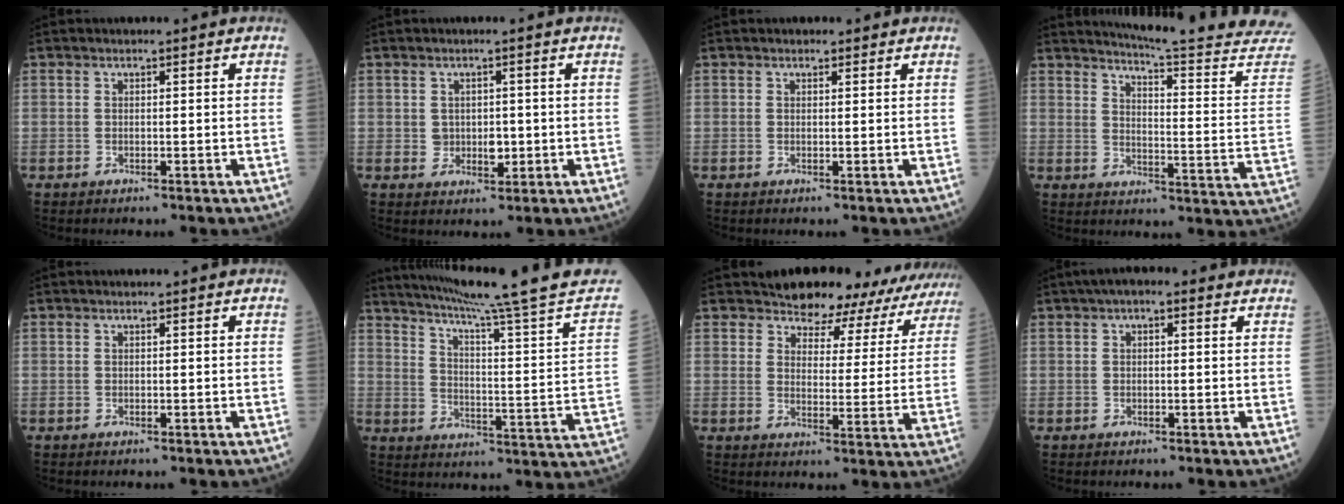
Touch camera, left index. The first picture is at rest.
{"total": 2.8, "force": [0.0, 2.2, 1.8], "torque": [-0.026, 0.001, 0.005]}
{"total": 0.7, "force": [0.5, 0.4, 0.1], "torque": [-0.006, -0.004, 0.004]}
{"total": 23.1, "force": [22.0, -1.5, 6.9], "torque": [-0.102, -0.144, 0.255]}
{"total": 0.0}
{"total": 21.0, "force": [18.2, -3.3, 9.9], "torque": [-0.160, -0.075, 0.241]}
{"total": 15.6, "force": [14.6, 5.2, 0.7], "torque": [0.028, -0.042, 0.133]}
{"total": 4.3, "force": [2.7, 1.5, 3.0], "torque": [-0.045, 0.035, 0.035]}